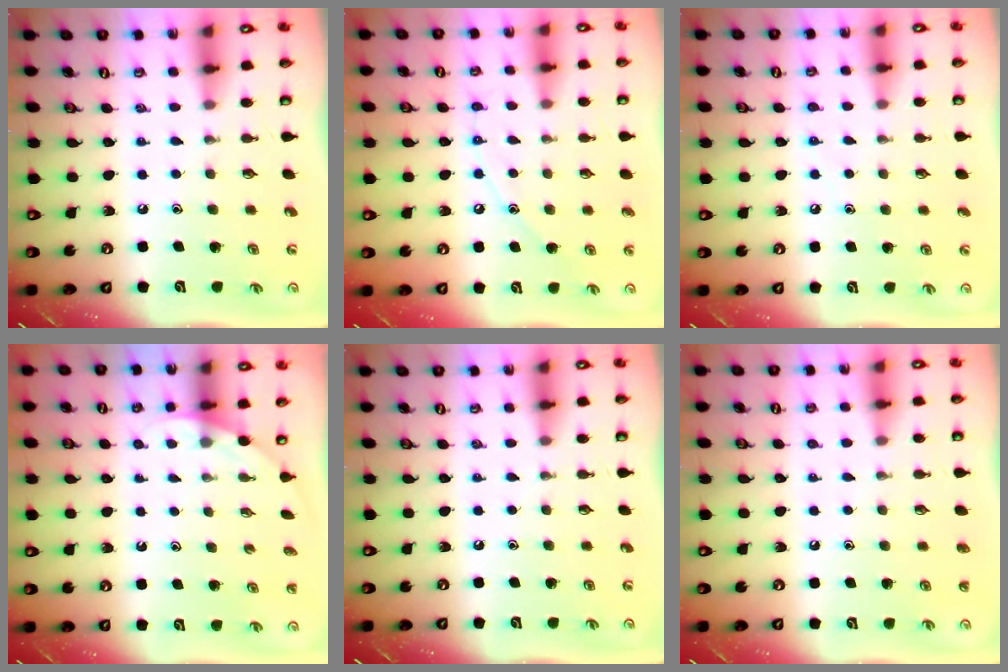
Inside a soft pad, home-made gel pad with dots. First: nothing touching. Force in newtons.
{"total": 7.2, "press": 7.2, "slide": 0.7}
{"total": 5.3, "press": 5.2, "slide": 0.5}
{"total": 1.8, "press": 1.8, "slide": 0.1}
{"total": 0.0}
{"total": 1.1, "press": 1.1, "slide": 0.3}